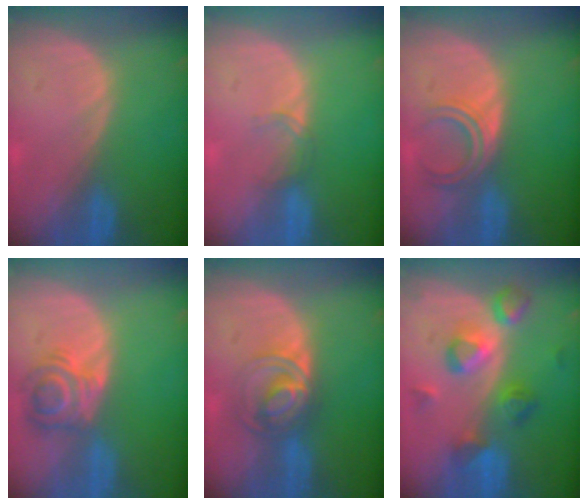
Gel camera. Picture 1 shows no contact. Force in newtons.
{"total": 1.5, "press": 1.5, "slide": 0.2}
{"total": 4.5, "press": 4.1, "slide": 1.9}
{"total": 5.6, "press": 5.5, "slide": 1.0}
{"total": 6.6, "press": 5.8, "slide": 3.2}
{"total": 7.5, "press": 7.5, "slide": 0.7}